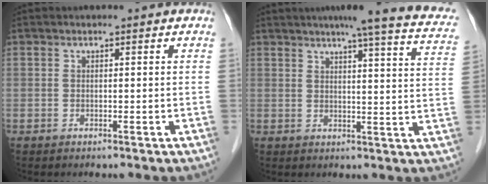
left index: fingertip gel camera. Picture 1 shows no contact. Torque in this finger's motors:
{"motor_torque": [0.08, -0.26, 0.31, 0.03]}